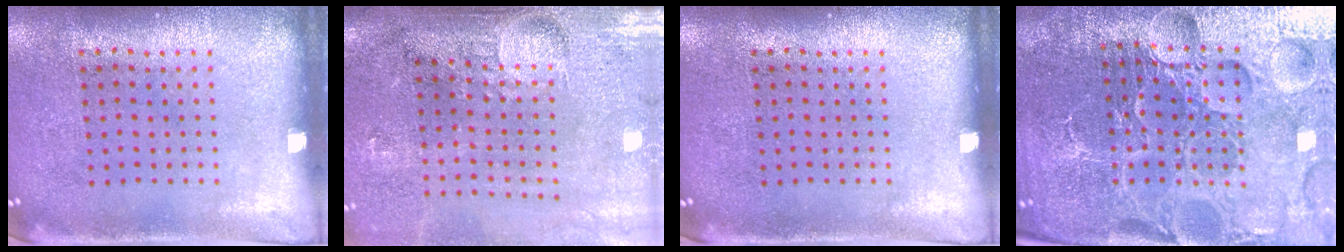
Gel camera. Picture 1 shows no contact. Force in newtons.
{"total": 4.5, "press": 3.8, "slide": 2.4}
{"total": 0.0}
{"total": 6.5, "press": 5.8, "slide": 3.0}